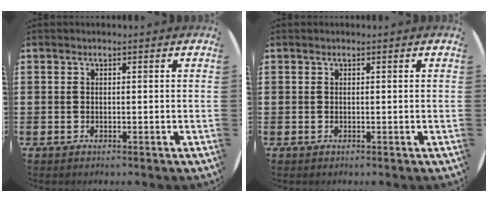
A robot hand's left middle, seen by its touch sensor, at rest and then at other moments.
{"total": 0.0}